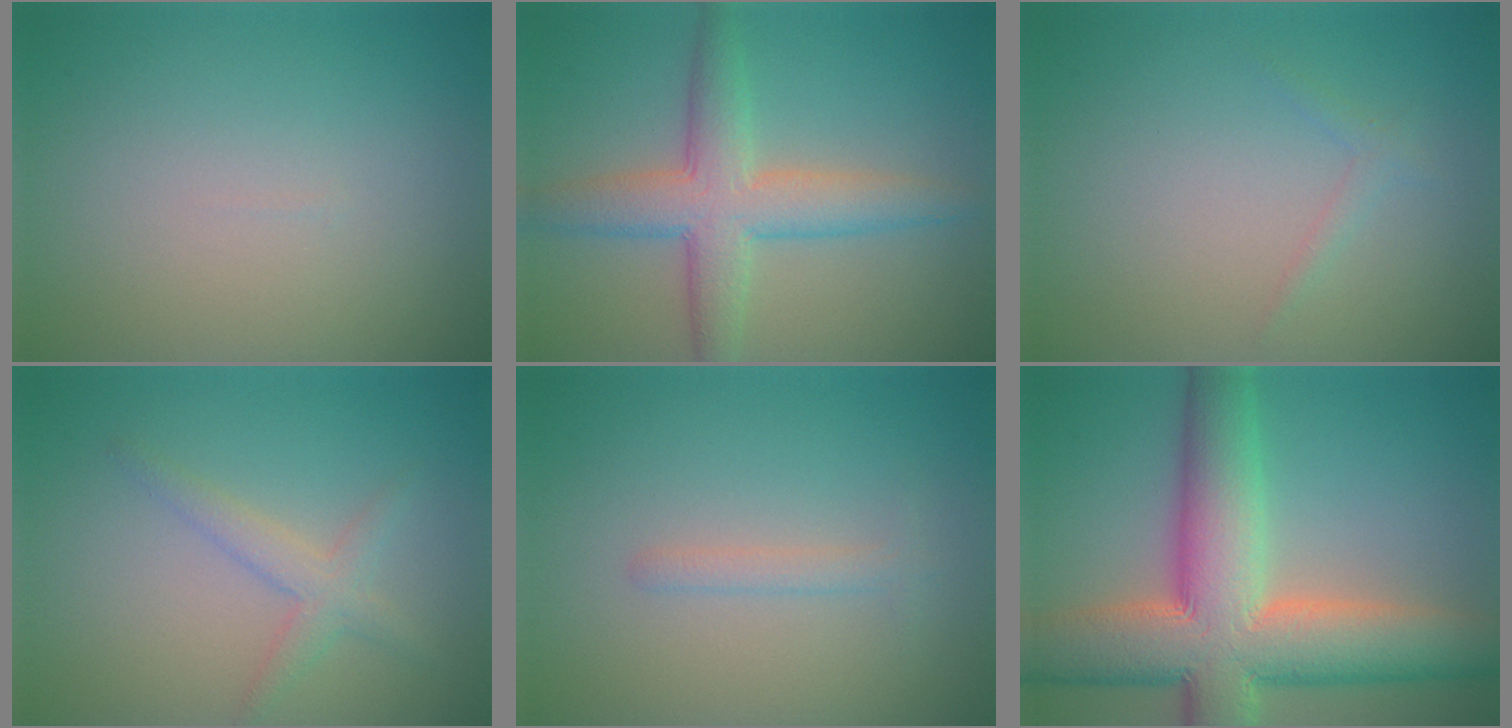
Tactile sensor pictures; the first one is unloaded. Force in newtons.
{"total": 5.7, "press": 5.7, "slide": 0.2}
{"total": 0.9, "press": 0.9, "slide": 0.0}
{"total": 2.2, "press": 2.2, "slide": 0.1}
{"total": 1.2, "press": 1.2, "slide": 0.1}
{"total": 12.7, "press": 12.7, "slide": 0.8}